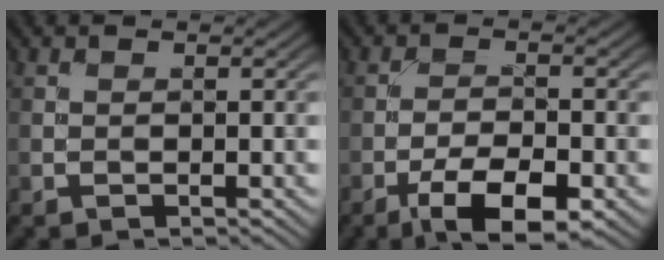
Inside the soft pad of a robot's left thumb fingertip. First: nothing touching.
{"total": 7.9, "force": [-4.5, 2.8, 6.0], "torque": [-0.102, -0.002, -0.077]}